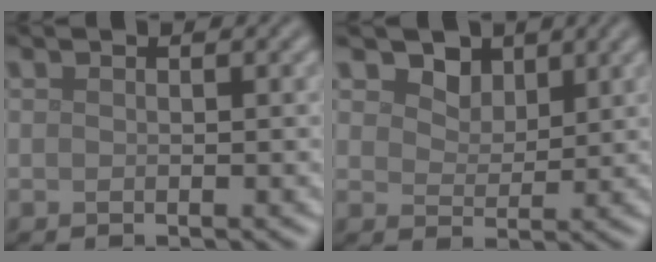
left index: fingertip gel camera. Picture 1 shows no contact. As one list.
[{"total": 2.6, "force": [1.9, 1.6, 0.9], "torque": [-0.031, -0.010, 0.033]}]